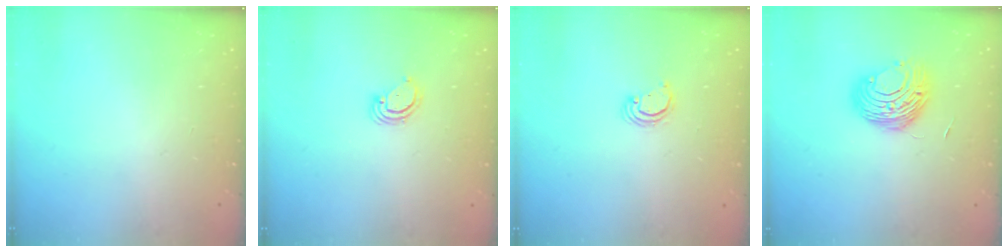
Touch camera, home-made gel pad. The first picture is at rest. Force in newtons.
{"total": 3.1, "press": 3.1, "slide": 0.2}
{"total": 2.7, "press": 2.7, "slide": 0.1}
{"total": 10.0, "press": 10.0, "slide": 0.5}